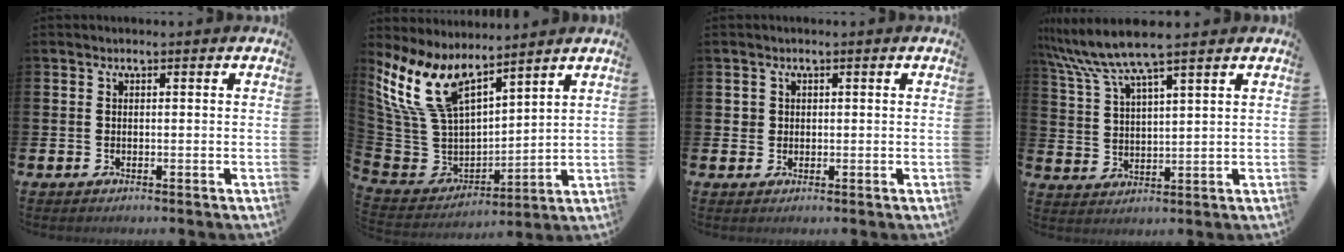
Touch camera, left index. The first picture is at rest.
{"total": 11.2, "force": [8.5, 5.0, 5.3], "torque": [-0.154, -0.055, 0.160]}
{"total": 1.4, "force": [0.6, 1.3, 0.0], "torque": [0.007, 0.004, 0.009]}
{"total": 7.6, "force": [6.7, 0.5, 3.7], "torque": [-0.097, -0.022, 0.119]}